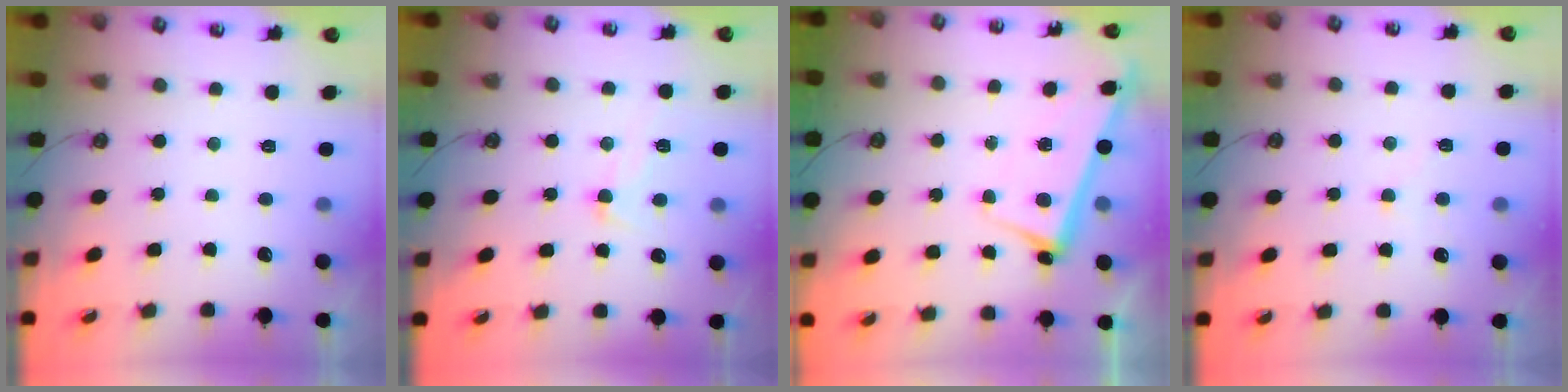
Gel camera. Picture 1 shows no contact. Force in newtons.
{"total": 7.5, "press": 7.4, "slide": 0.9}
{"total": 2.8, "press": 2.6, "slide": 1.1}
{"total": 1.9, "press": 1.8, "slide": 0.3}